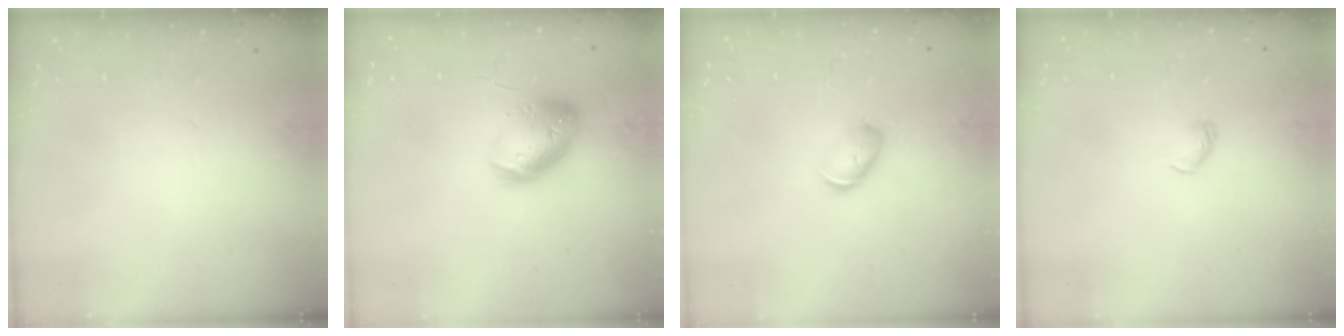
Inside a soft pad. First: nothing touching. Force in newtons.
{"total": 13.9, "press": 13.8, "slide": 2.2}
{"total": 5.4, "press": 5.3, "slide": 0.8}
{"total": 2.5, "press": 2.5, "slide": 0.4}